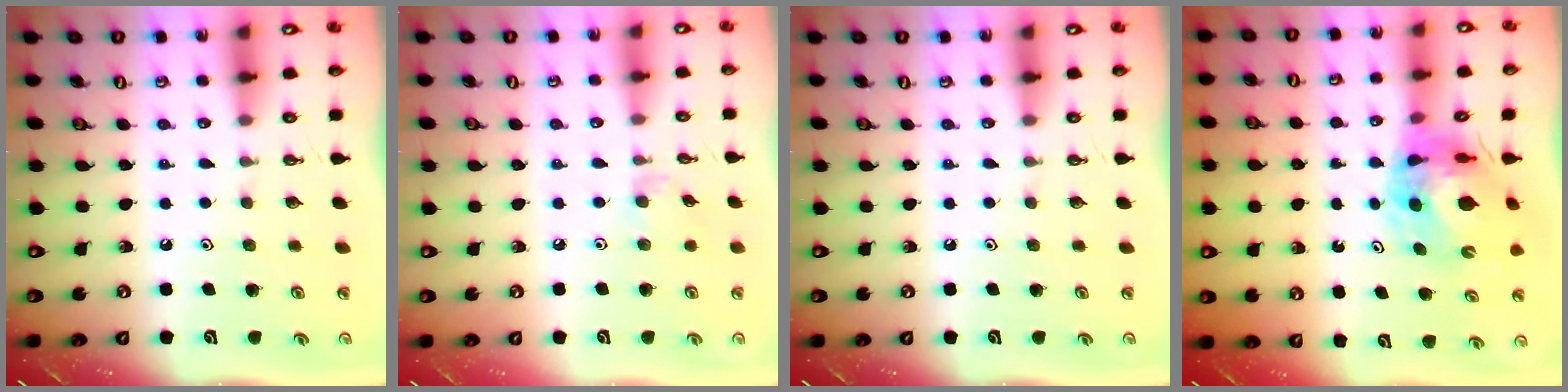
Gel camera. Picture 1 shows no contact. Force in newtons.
{"total": 3.7, "press": 3.7, "slide": 0.5}
{"total": 0.0}
{"total": 10.4, "press": 10.4, "slide": 1.0}